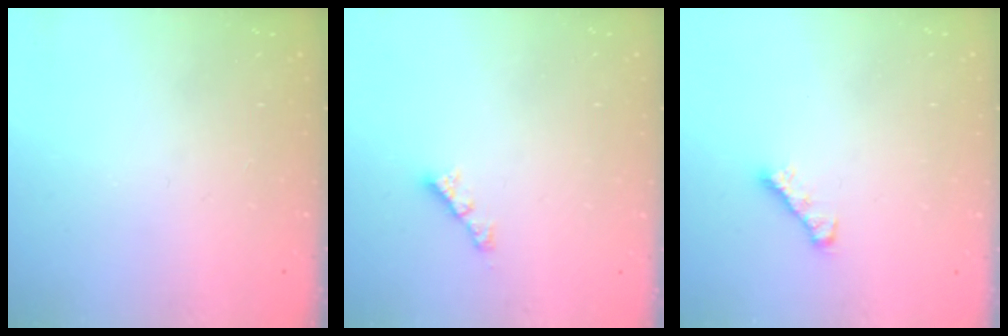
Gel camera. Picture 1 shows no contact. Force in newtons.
{"total": 2.4, "press": 2.4, "slide": 0.3}
{"total": 3.5, "press": 3.4, "slide": 0.7}